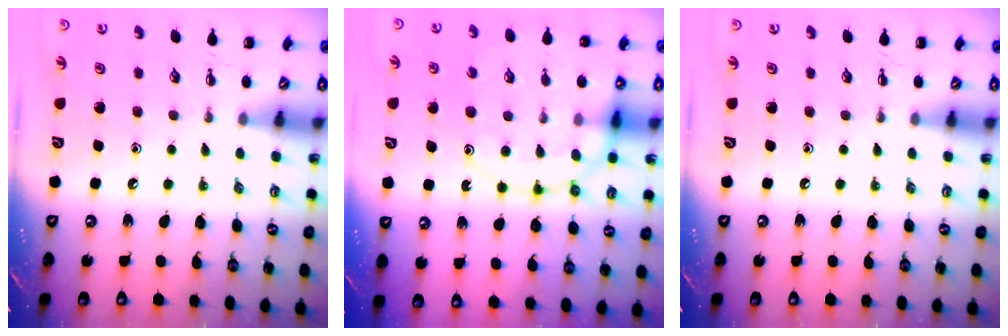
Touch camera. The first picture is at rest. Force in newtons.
{"total": 16.1, "press": 15.9, "slide": 2.6}
{"total": 0.0}